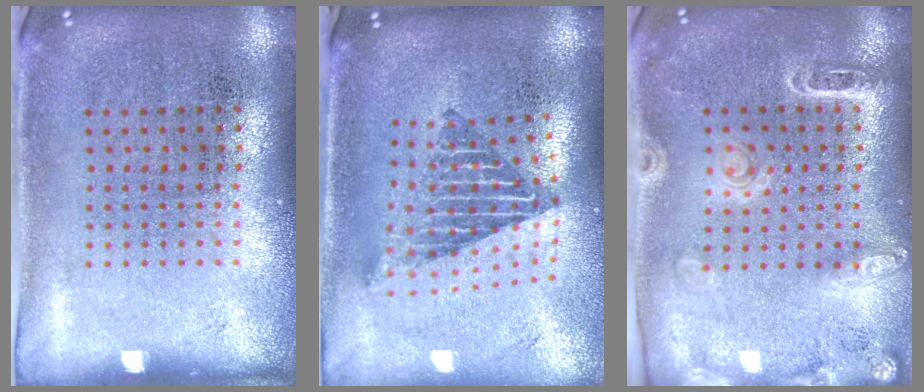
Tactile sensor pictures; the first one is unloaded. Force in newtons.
{"total": 2.2, "press": 1.6, "slide": 1.6}
{"total": 1.8, "press": 1.7, "slide": 0.4}